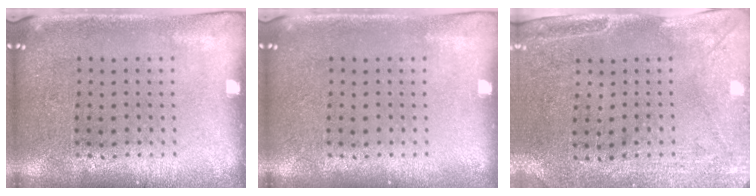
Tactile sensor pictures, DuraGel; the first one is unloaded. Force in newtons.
{"total": 0.0}
{"total": 3.0, "press": 2.4, "slide": 1.8}